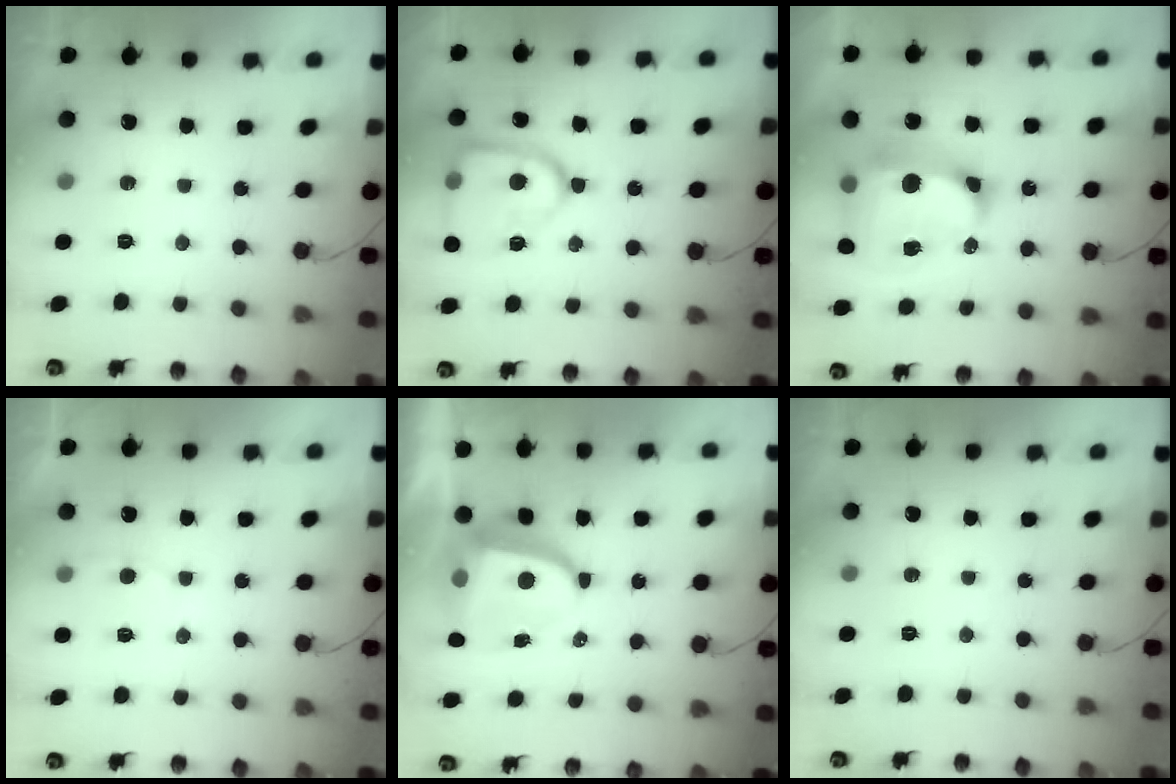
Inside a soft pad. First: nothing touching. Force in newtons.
{"total": 16.4, "press": 16.4, "slide": 1.5}
{"total": 19.7, "press": 19.6, "slide": 2.0}
{"total": 2.5, "press": 2.5, "slide": 0.3}
{"total": 7.7, "press": 7.7, "slide": 0.8}
{"total": 0.0}